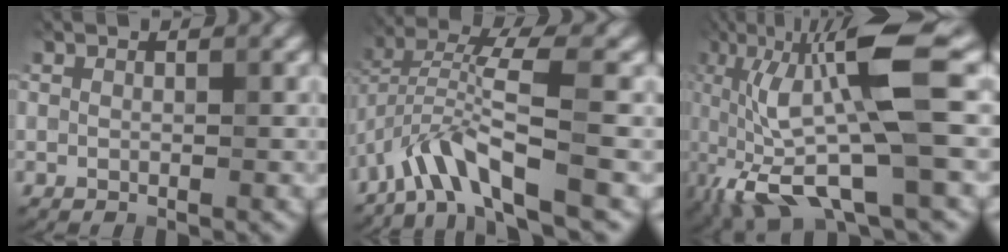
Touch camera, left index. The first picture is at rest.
{"total": 5.8, "force": [-3.5, 0.5, 4.6], "torque": [-0.096, 0.012, -0.074]}
{"total": 11.3, "force": [-1.2, 2.4, 11.0], "torque": [-0.206, 0.010, -0.028]}